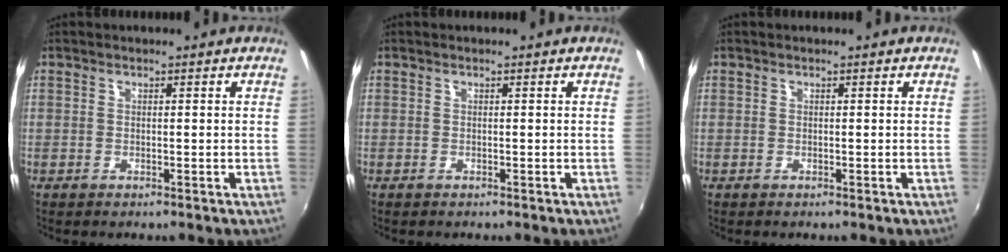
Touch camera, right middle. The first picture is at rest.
{"total": 0.0}
{"total": 0.0}